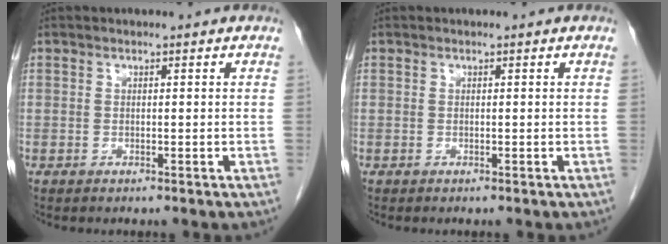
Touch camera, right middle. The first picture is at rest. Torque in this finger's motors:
{"motor_torque": [0.26, -0.32, -0.01, -0.01]}